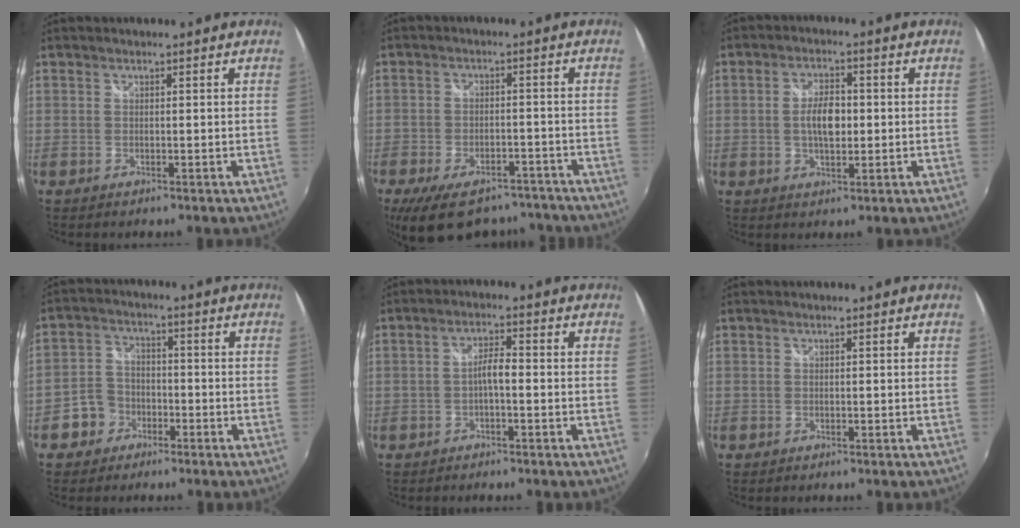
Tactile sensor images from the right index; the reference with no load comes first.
{"total": 16.6, "force": [-12.6, 8.0, 7.5], "torque": [-0.162, 0.002, -0.171]}
{"total": 5.8, "force": [-0.3, 2.9, 5.0], "torque": [-0.093, 0.006, -0.005]}
{"total": 6.1, "force": [-3.4, 5.0, 1.2], "torque": [-0.034, 0.021, -0.058]}
{"total": 3.0, "force": [-1.1, 0.7, 2.7], "torque": [-0.054, 0.008, -0.020]}
{"total": 0.0}